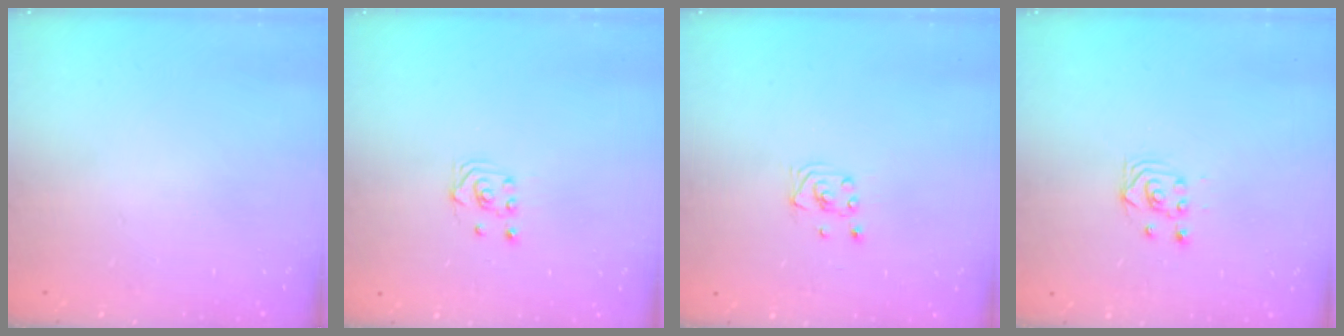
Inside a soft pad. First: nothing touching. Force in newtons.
{"total": 2.9, "press": 2.6, "slide": 1.4}
{"total": 2.0, "press": 2.0, "slide": 0.1}
{"total": 3.3, "press": 3.3, "slide": 0.4}